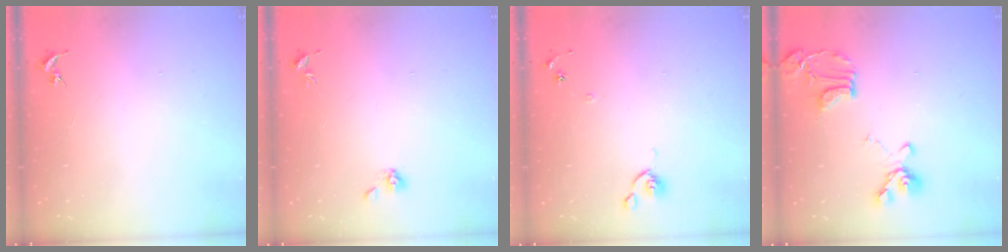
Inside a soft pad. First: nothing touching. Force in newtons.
{"total": 4.0, "press": 3.5, "slide": 2.1}
{"total": 6.9, "press": 6.9, "slide": 0.6}
{"total": 16.6, "press": 16.5, "slide": 1.7}